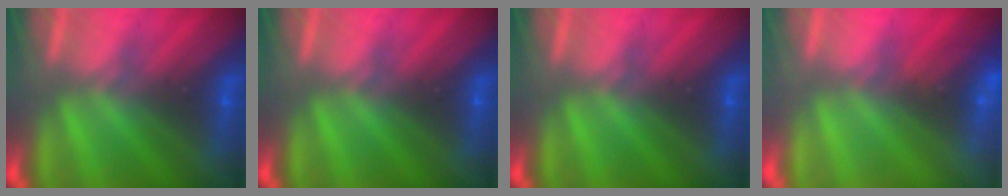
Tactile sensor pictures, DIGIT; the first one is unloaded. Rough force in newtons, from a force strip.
{"total": 0.0}
{"total": 0.0}
{"total": 2.5}